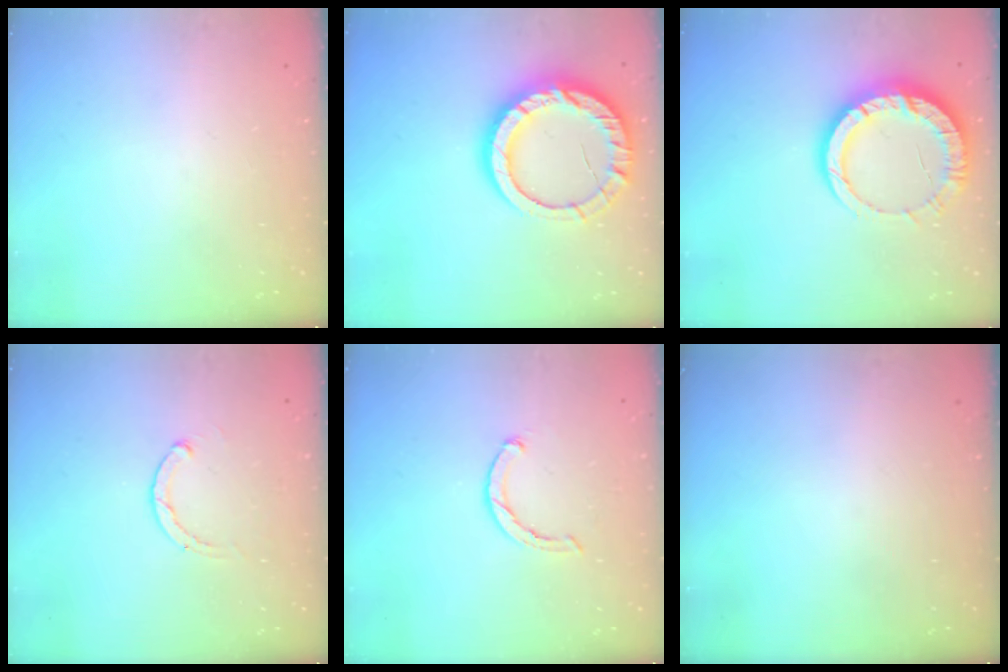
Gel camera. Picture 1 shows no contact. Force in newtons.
{"total": 16.7, "press": 16.6, "slide": 1.4}
{"total": 14.4, "press": 14.3, "slide": 1.4}
{"total": 1.1, "press": 1.0, "slide": 0.3}
{"total": 2.3, "press": 2.2, "slide": 0.5}
{"total": 0.0}